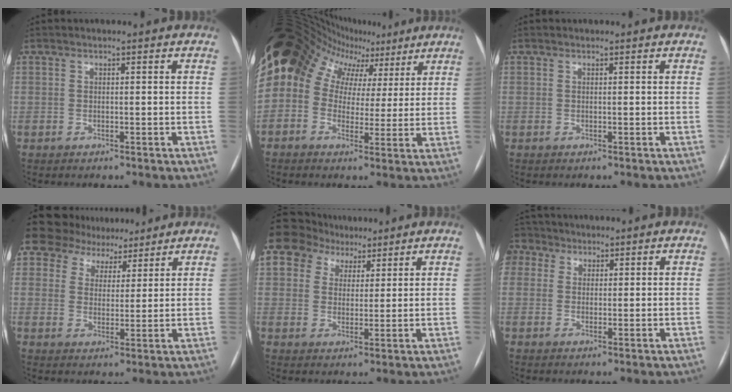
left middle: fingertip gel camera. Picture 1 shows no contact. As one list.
[{"total": 14.9, "force": [6.6, 11.2, 7.2], "torque": [-0.123, 0.076, 0.100]}, {"total": 0.0}, {"total": 6.8, "force": [6.4, 2.0, -0.9], "torque": [0.036, -0.005, 0.095]}, {"total": 8.3, "force": [5.6, 5.7, 2.1], "torque": [-0.042, 0.037, 0.100]}, {"total": 4.6, "force": [2.4, 3.8, 0.8], "torque": [-0.029, 0.023, 0.050]}]